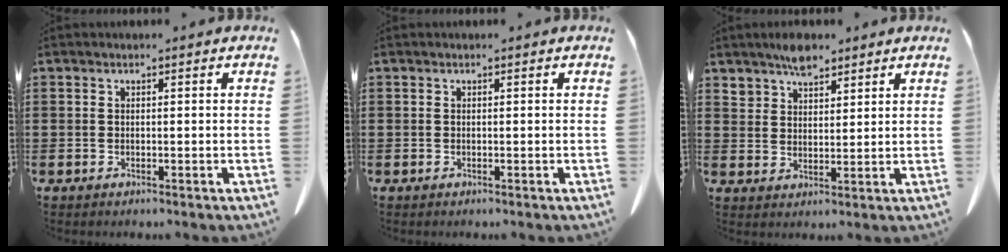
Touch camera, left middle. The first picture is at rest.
{"total": 0.0}
{"total": 4.8, "force": [4.1, 2.2, 1.1], "torque": [-0.017, -0.008, 0.075]}